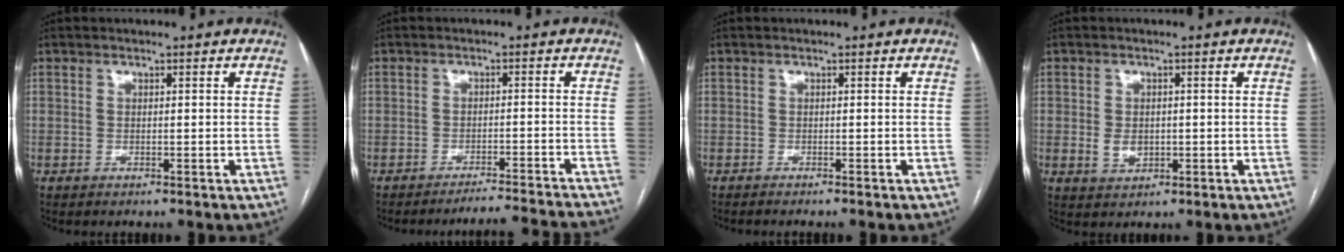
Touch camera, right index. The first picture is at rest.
{"total": 11.3, "force": [-10.8, -2.1, 2.4], "torque": [-0.001, -0.016, -0.139]}
{"total": 2.1, "force": [-1.8, -0.1, 1.1], "torque": [-0.012, 0.000, -0.023]}
{"total": 3.2, "force": [-0.3, 2.3, 2.1], "torque": [-0.037, 0.000, 0.004]}